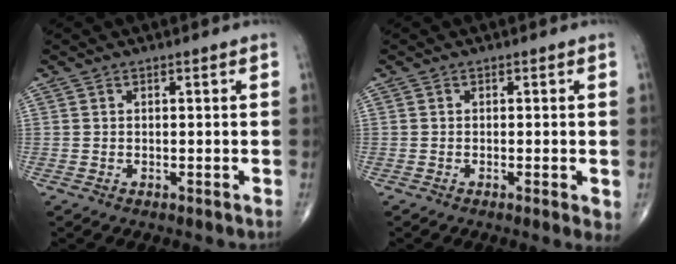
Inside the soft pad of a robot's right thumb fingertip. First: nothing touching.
{"total": 2.4, "force": [-0.6, 0.4, 2.3], "torque": [-0.040, -0.009, -0.012]}